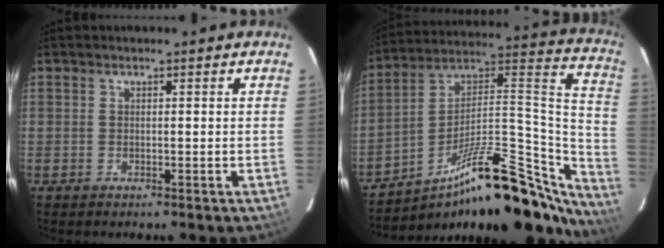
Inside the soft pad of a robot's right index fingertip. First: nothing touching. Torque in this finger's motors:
{"motor_torque": [0.80, -1.04, 0.44, 0.05]}